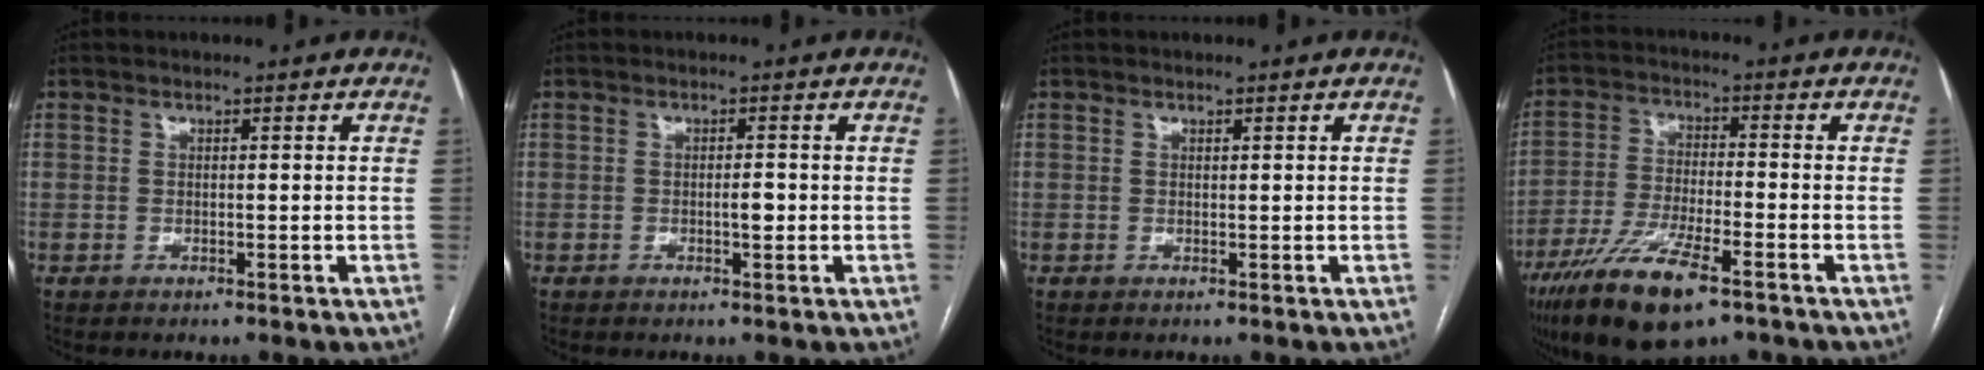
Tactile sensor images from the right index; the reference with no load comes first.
{"total": 1.7, "force": [-0.3, 0.4, 1.6], "torque": [-0.024, 0.001, -0.006]}
{"total": 0.0}
{"total": 13.2, "force": [-8.1, 3.0, 10.0], "torque": [-0.192, -0.025, -0.141]}